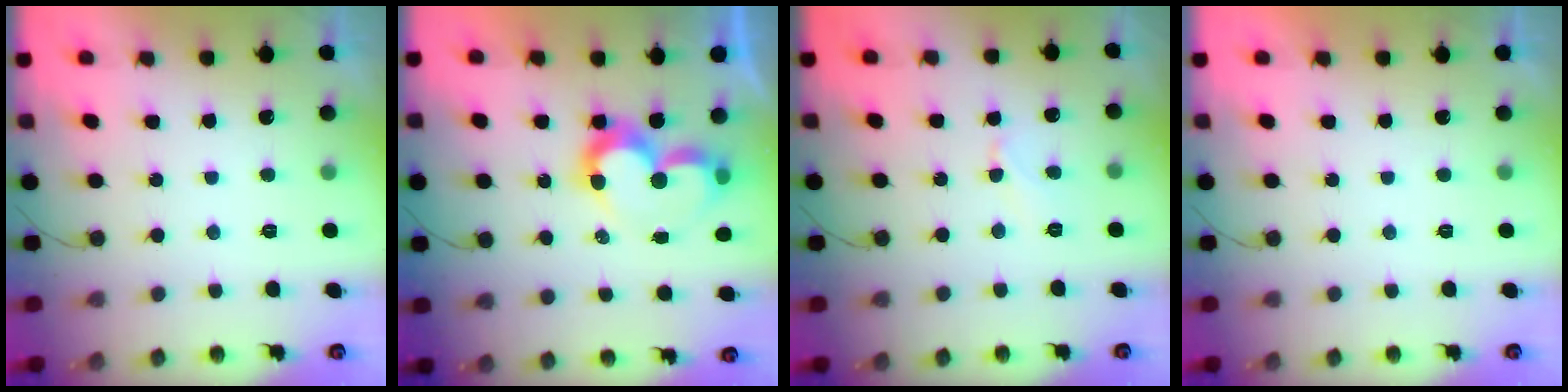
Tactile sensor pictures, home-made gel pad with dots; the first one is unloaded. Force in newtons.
{"total": 9.2, "press": 9.2, "slide": 0.6}
{"total": 4.5, "press": 4.5, "slide": 0.7}
{"total": 1.7, "press": 1.7, "slide": 0.1}